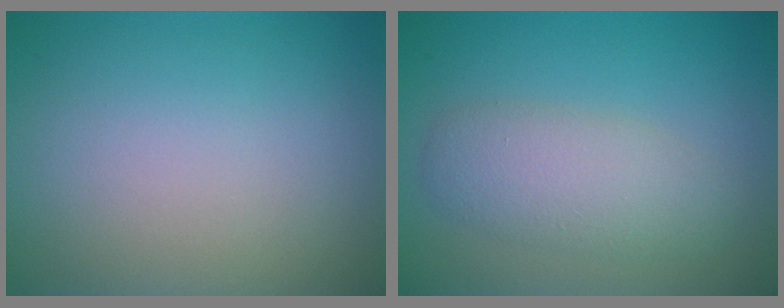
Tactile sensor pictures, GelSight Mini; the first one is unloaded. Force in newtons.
{"total": 3.9, "press": 3.9, "slide": 0.1}